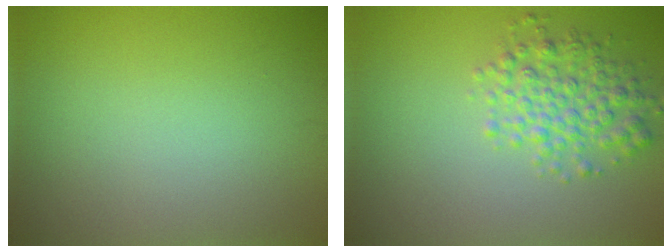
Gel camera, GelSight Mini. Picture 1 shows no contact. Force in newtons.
{"total": 3.6, "press": 3.6, "slide": 0.0}